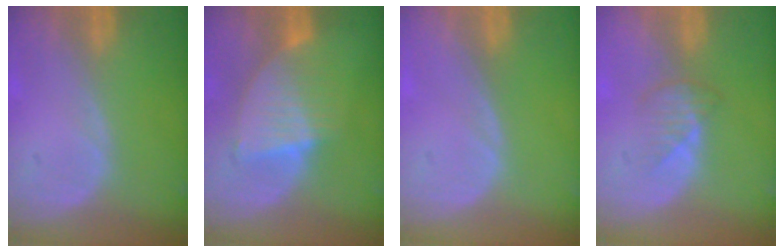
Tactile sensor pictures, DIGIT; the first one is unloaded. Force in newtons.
{"total": 6.8, "press": 6.7, "slide": 1.2}
{"total": 0.0}
{"total": 2.7, "press": 2.6, "slide": 0.5}